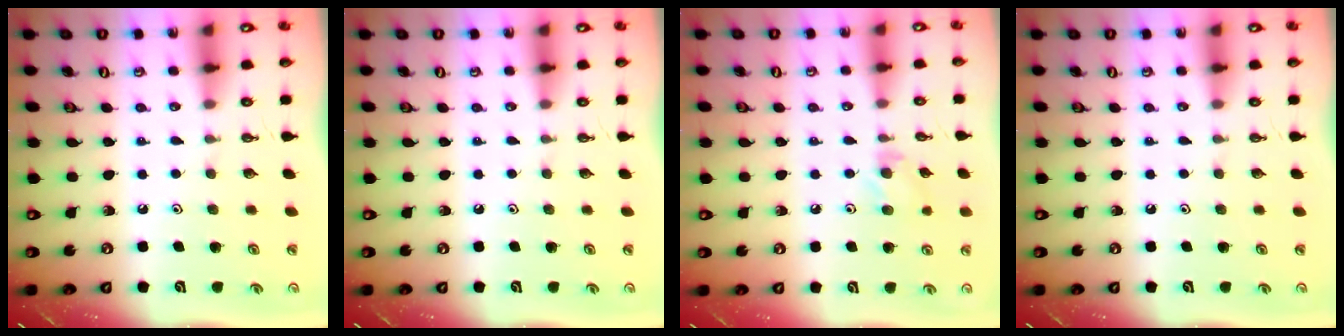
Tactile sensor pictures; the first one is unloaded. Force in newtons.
{"total": 0.0}
{"total": 6.4, "press": 6.4, "slide": 0.8}
{"total": 0.0}